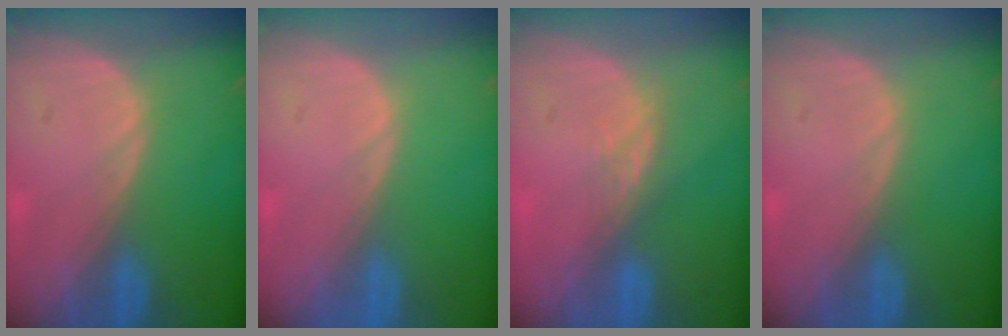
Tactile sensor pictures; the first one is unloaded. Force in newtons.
{"total": 0.0}
{"total": 2.5, "press": 2.1, "slide": 1.4}
{"total": 0.0}